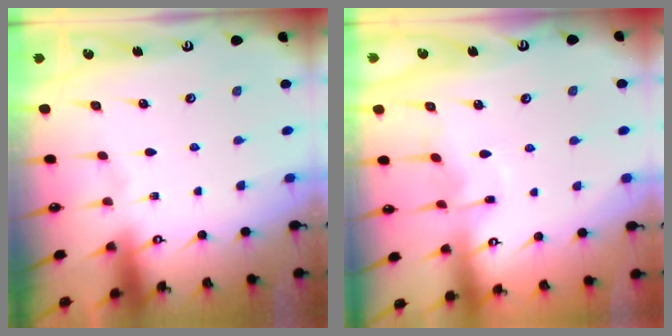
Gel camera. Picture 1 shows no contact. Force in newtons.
{"total": 3.9, "press": 3.9, "slide": 0.5}